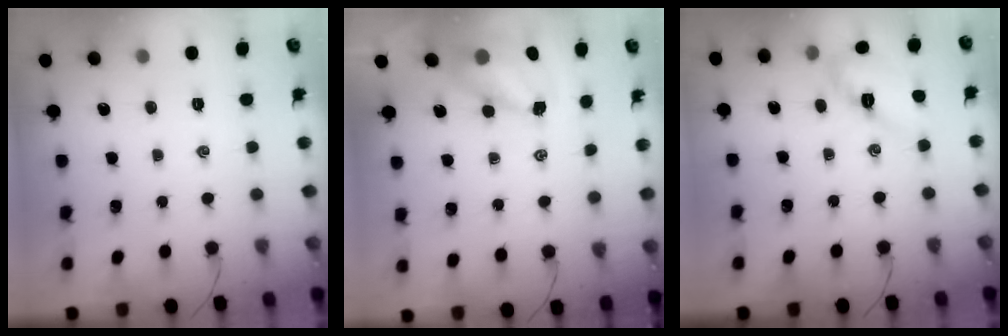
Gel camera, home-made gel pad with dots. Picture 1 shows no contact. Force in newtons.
{"total": 6.7, "press": 6.6, "slide": 0.9}
{"total": 6.5, "press": 6.5, "slide": 0.1}